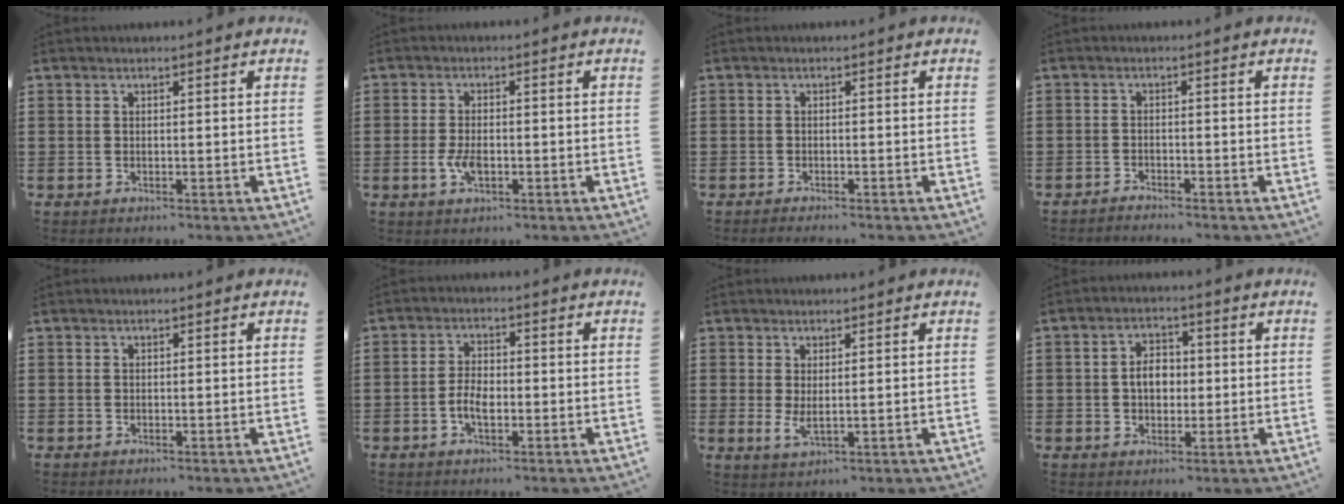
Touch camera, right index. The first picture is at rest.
{"total": 3.6, "force": [-0.9, 1.7, 3.1], "torque": [-0.068, -0.003, -0.018]}
{"total": 0.9, "force": [-0.9, -0.2, 0.0], "torque": [-0.003, -0.003, -0.018]}
{"total": 1.6, "force": [-1.6, -0.1, -0.1], "torque": [-0.003, 0.002, -0.034]}
{"total": 0.0}
{"total": 4.0, "force": [-1.5, 1.9, 3.1], "torque": [-0.076, -0.003, -0.034]}
{"total": 2.2, "force": [0.4, 0.7, 2.1], "torque": [-0.041, 0.000, 0.008]}
{"total": 4.1, "force": [-0.3, 2.7, 3.2], "torque": [-0.058, 0.004, -0.010]}